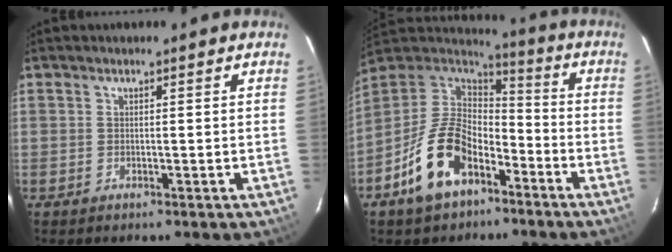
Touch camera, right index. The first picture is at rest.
{"total": 16.6, "force": [-9.0, 9.5, 10.2], "torque": [-0.217, 0.007, -0.156]}